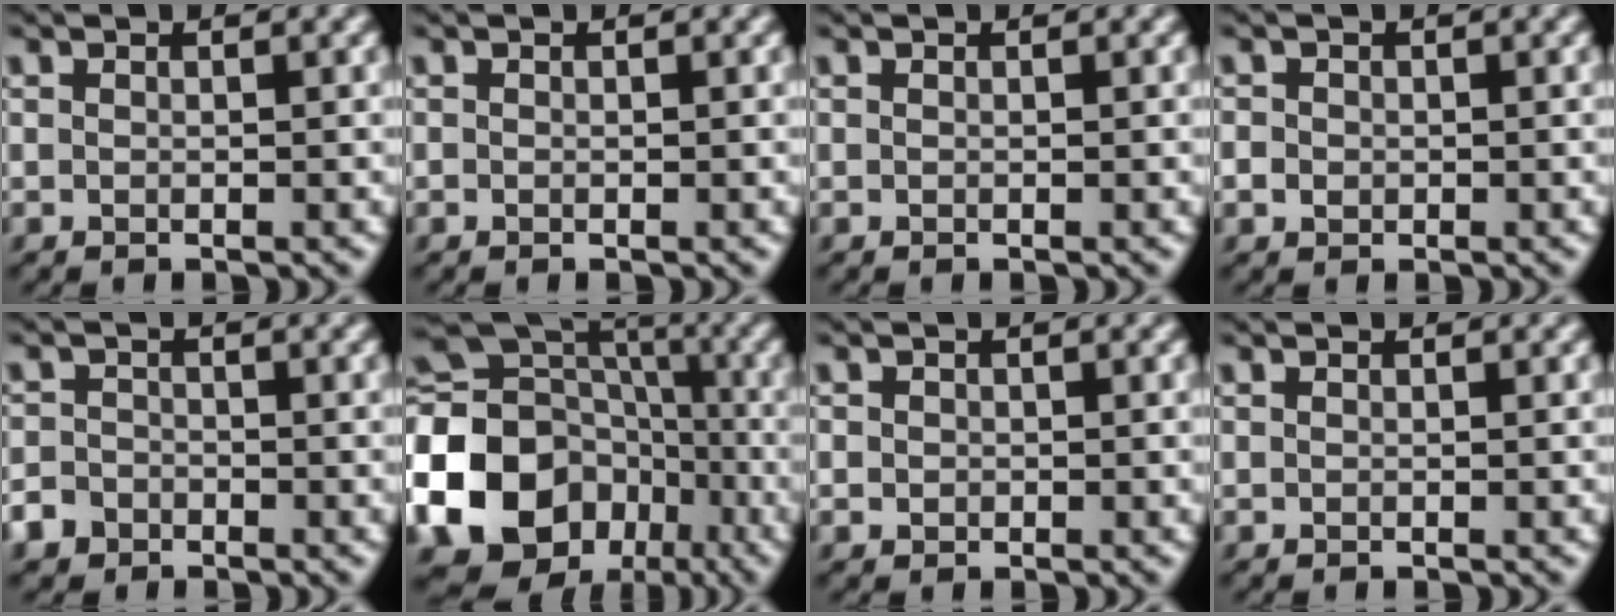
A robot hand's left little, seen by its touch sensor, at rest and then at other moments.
{"total": 0.0}
{"total": 0.0}
{"total": 1.9, "force": [-0.1, 1.8, 0.7], "torque": [-0.006, 0.010, -0.010]}
{"total": 3.7, "force": [-2.4, 2.7, 0.7], "torque": [-0.008, -0.009, -0.051]}
{"total": 20.1, "force": [-6.8, 16.5, 9.3], "torque": [-0.215, -0.013, -0.131]}
{"total": 1.1, "force": [0.0, 1.0, 0.4], "torque": [-0.002, 0.003, -0.002]}
{"total": 0.0}